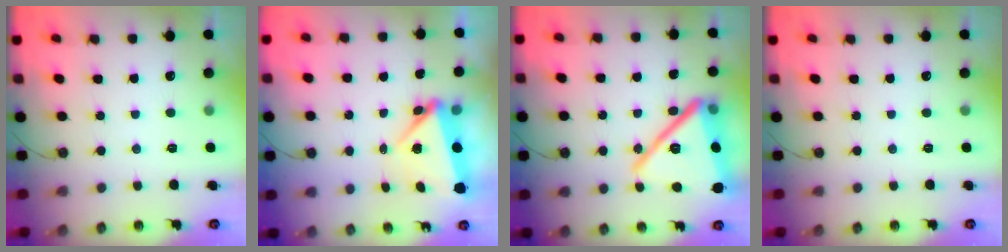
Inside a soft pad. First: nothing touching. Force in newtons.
{"total": 5.8, "press": 5.8, "slide": 0.3}
{"total": 25.2, "press": 23.8, "slide": 8.3}
{"total": 0.0}